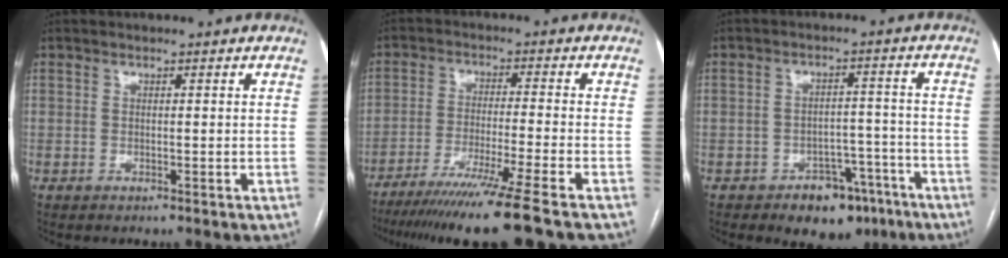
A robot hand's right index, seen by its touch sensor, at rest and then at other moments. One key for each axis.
{"total": 14.4, "fx": -11.1, "fy": -2.2, "fz": 8.9, "tx": -0.140, "ty": -0.051, "tz": -0.178}
{"total": 8.2, "fx": -5.4, "fy": 5.1, "fz": 3.6, "tx": -0.028, "ty": 0.027, "tz": -0.073}